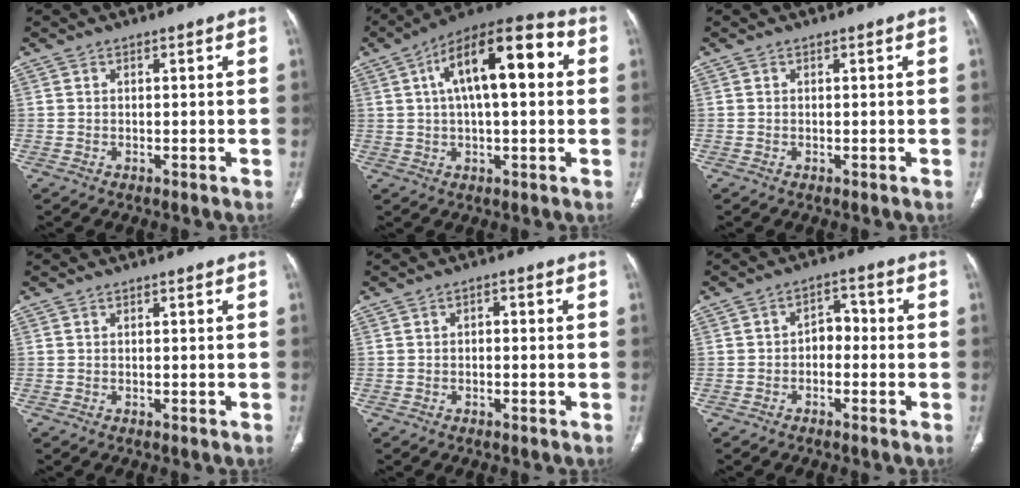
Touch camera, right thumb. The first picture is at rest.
{"total": 17.7, "force": [4.0, 7.1, 15.7], "torque": [-0.234, 0.030, 0.054]}
{"total": 0.0}
{"total": 0.0}
{"total": 1.4, "force": [-0.1, 1.0, 1.0], "torque": [-0.011, 0.008, -0.006]}
{"total": 4.1, "force": [-1.1, 3.0, 2.7], "torque": [-0.024, 0.026, -0.027]}